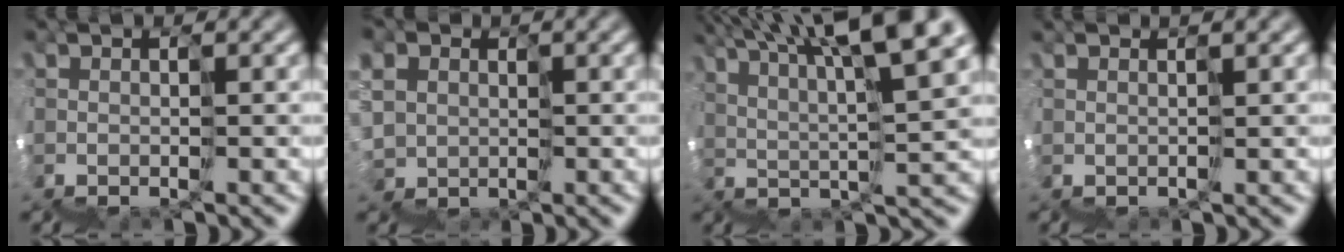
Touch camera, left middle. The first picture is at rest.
{"total": 3.8, "force": [1.1, 0.9, -3.6], "torque": [0.027, 0.019, 0.017]}
{"total": 8.1, "force": [6.3, 0.0, 5.1], "torque": [-0.093, 0.045, 0.105]}
{"total": 1.6, "force": [0.9, 0.3, 1.3], "torque": [-0.002, 0.024, 0.012]}